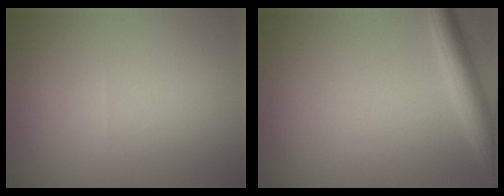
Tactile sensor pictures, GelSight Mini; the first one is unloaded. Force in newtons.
{"total": 3.6, "press": 3.6, "slide": 0.2}